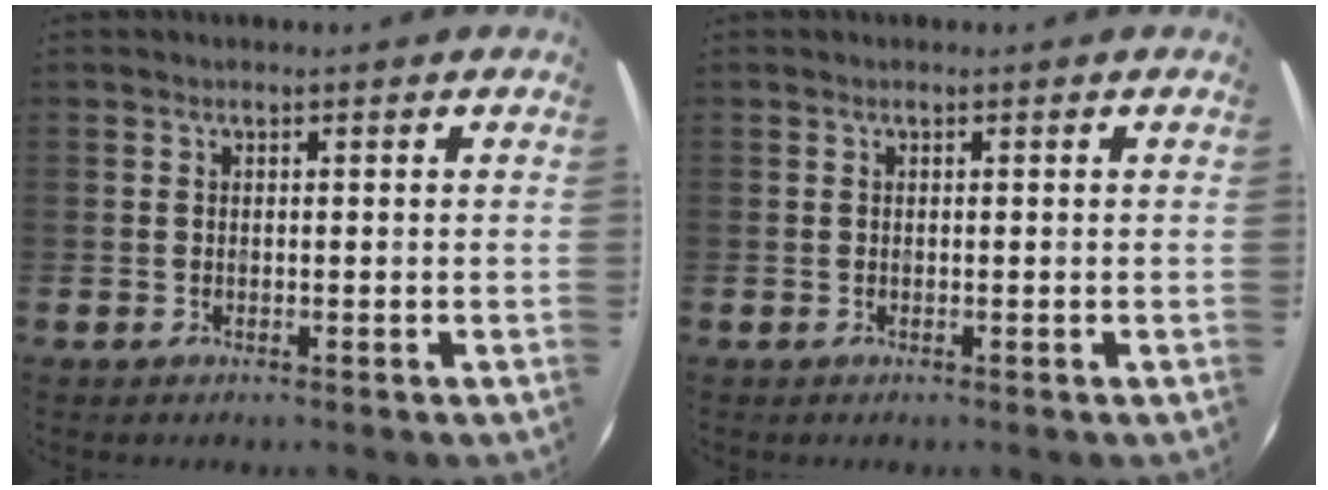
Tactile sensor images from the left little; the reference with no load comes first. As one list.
[{"total": 0.0}]